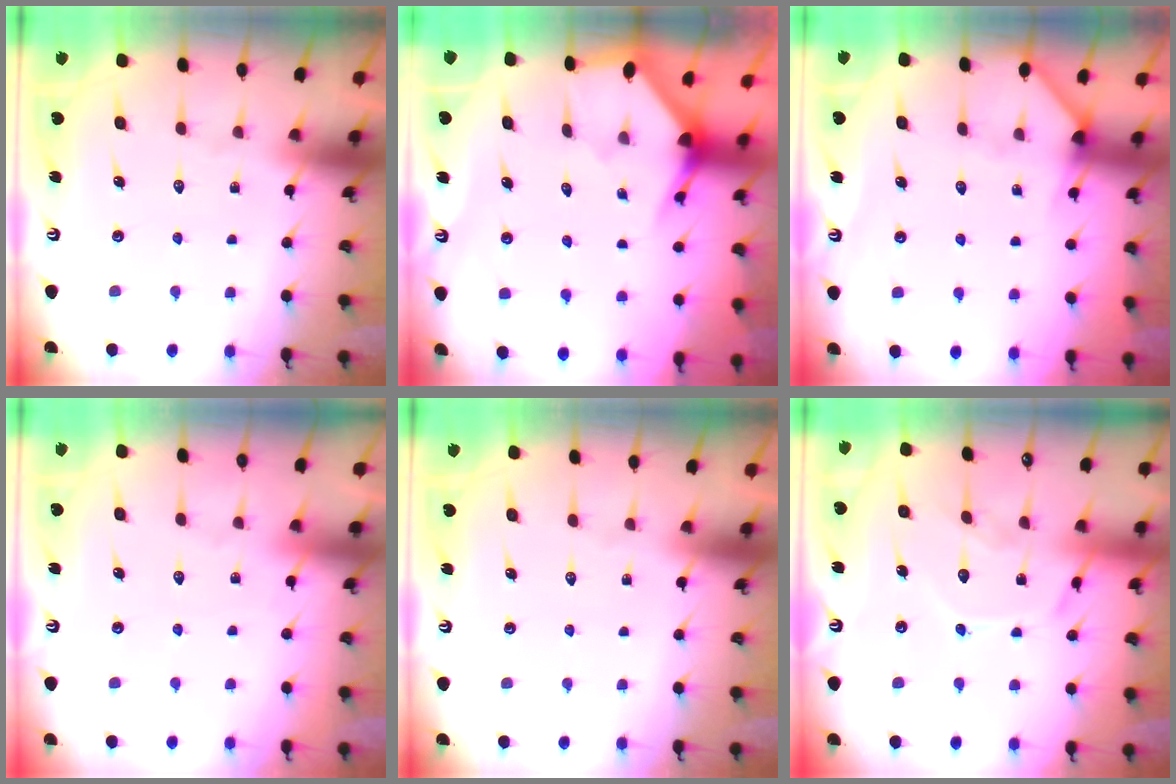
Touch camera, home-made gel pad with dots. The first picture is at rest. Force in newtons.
{"total": 2.7, "press": 2.7, "slide": 0.1}
{"total": 4.3, "press": 4.3, "slide": 0.5}
{"total": 2.5, "press": 2.5, "slide": 0.4}
{"total": 0.0}
{"total": 10.8, "press": 10.8, "slide": 0.3}